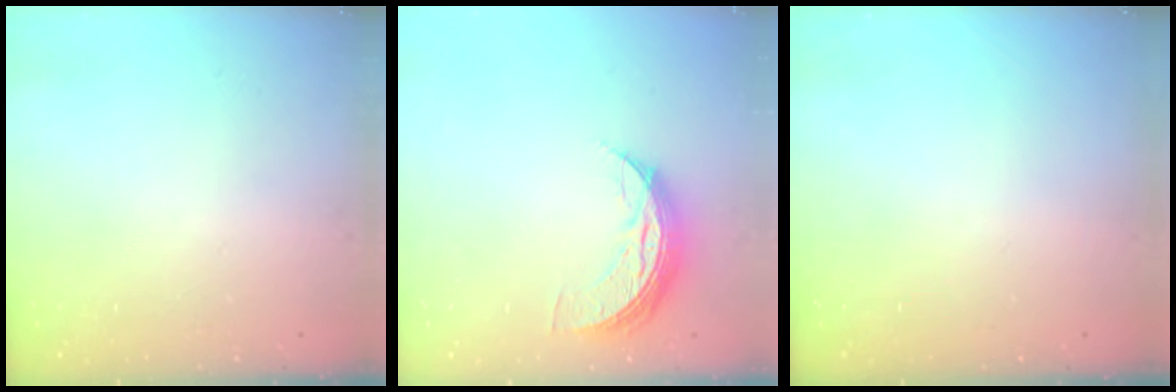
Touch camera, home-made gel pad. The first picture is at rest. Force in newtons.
{"total": 8.3, "press": 8.3, "slide": 0.5}
{"total": 0.0}